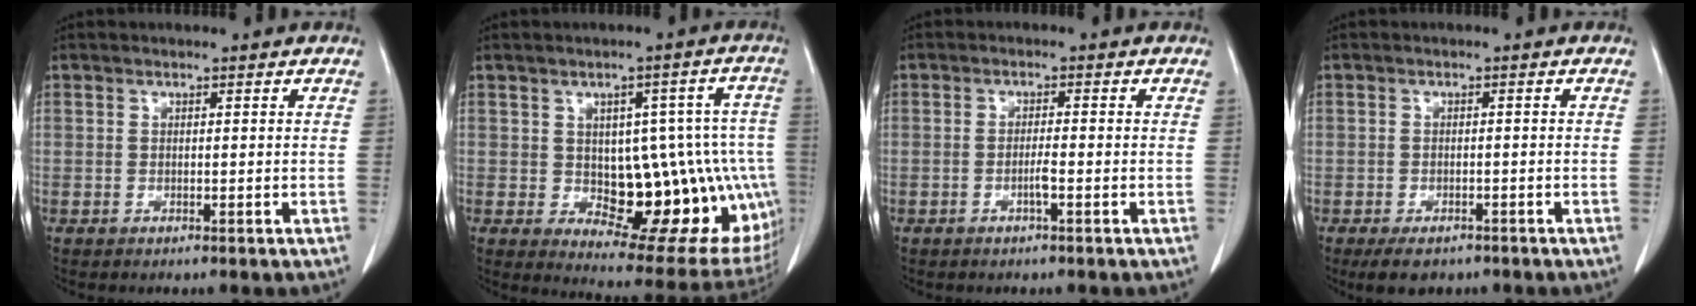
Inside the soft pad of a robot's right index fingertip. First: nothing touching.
{"total": 18.5, "force": [-2.5, 8.0, 16.5], "torque": [-0.132, 0.033, -0.006]}
{"total": 1.9, "force": [-0.8, 0.0, 1.7], "torque": [-0.034, 0.000, -0.015]}
{"total": 4.3, "force": [-3.1, 2.3, 1.9], "torque": [-0.029, -0.003, -0.042]}